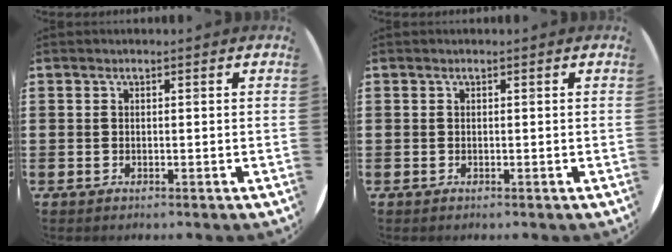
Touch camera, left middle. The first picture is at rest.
{"total": 0.0}